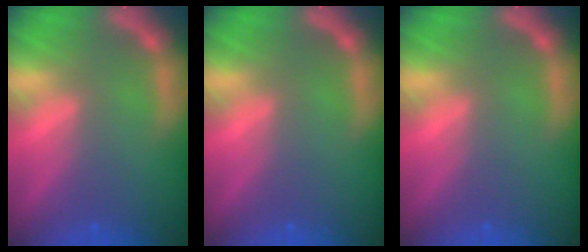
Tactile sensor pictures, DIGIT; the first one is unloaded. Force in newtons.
{"total": 0.0}
{"total": 0.0}